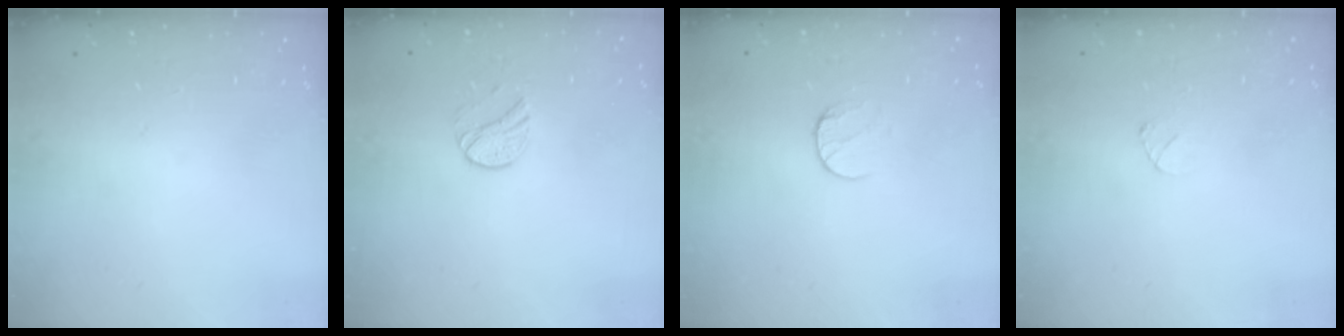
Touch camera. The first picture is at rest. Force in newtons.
{"total": 8.1, "press": 8.1, "slide": 0.6}
{"total": 6.7, "press": 6.7, "slide": 0.5}
{"total": 2.6, "press": 2.6, "slide": 0.3}